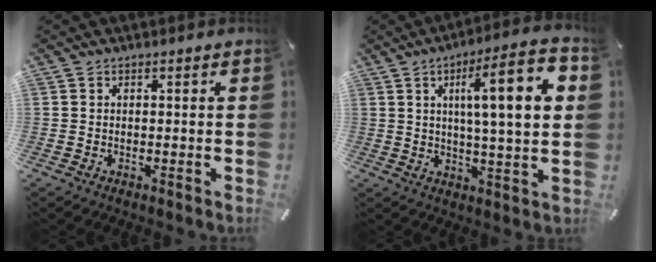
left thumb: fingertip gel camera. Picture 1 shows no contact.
{"total": 16.6, "force": [4.9, 3.2, 15.6], "torque": [-0.237, -0.011, 0.063]}